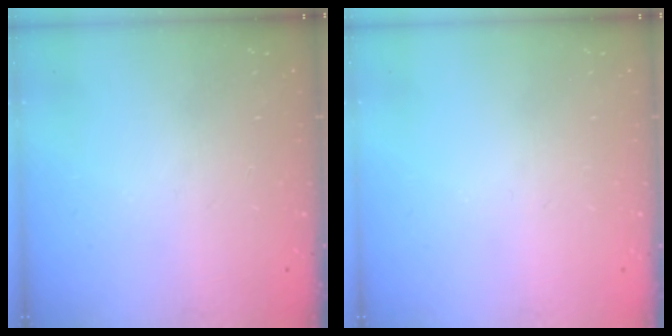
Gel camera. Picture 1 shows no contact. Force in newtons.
{"total": 0.0}